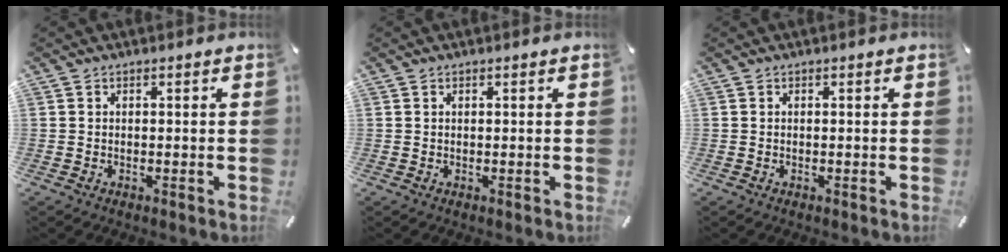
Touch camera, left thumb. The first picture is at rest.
{"total": 0.0}
{"total": 0.0}